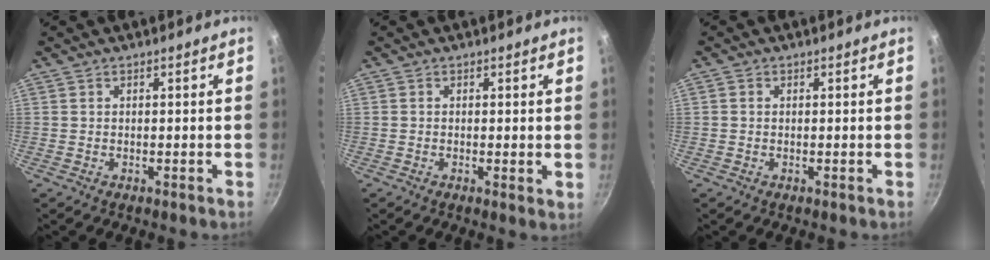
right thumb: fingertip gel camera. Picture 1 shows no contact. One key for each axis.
{"total": 1.4, "fx": 0.1, "fy": 0.4, "fz": 1.4, "tx": -0.021, "ty": -0.006, "tz": -0.002}
{"total": 0.7, "fx": 0.0, "fy": 0.6, "fz": 0.3, "tx": -0.005, "ty": 0.004, "tz": -0.001}